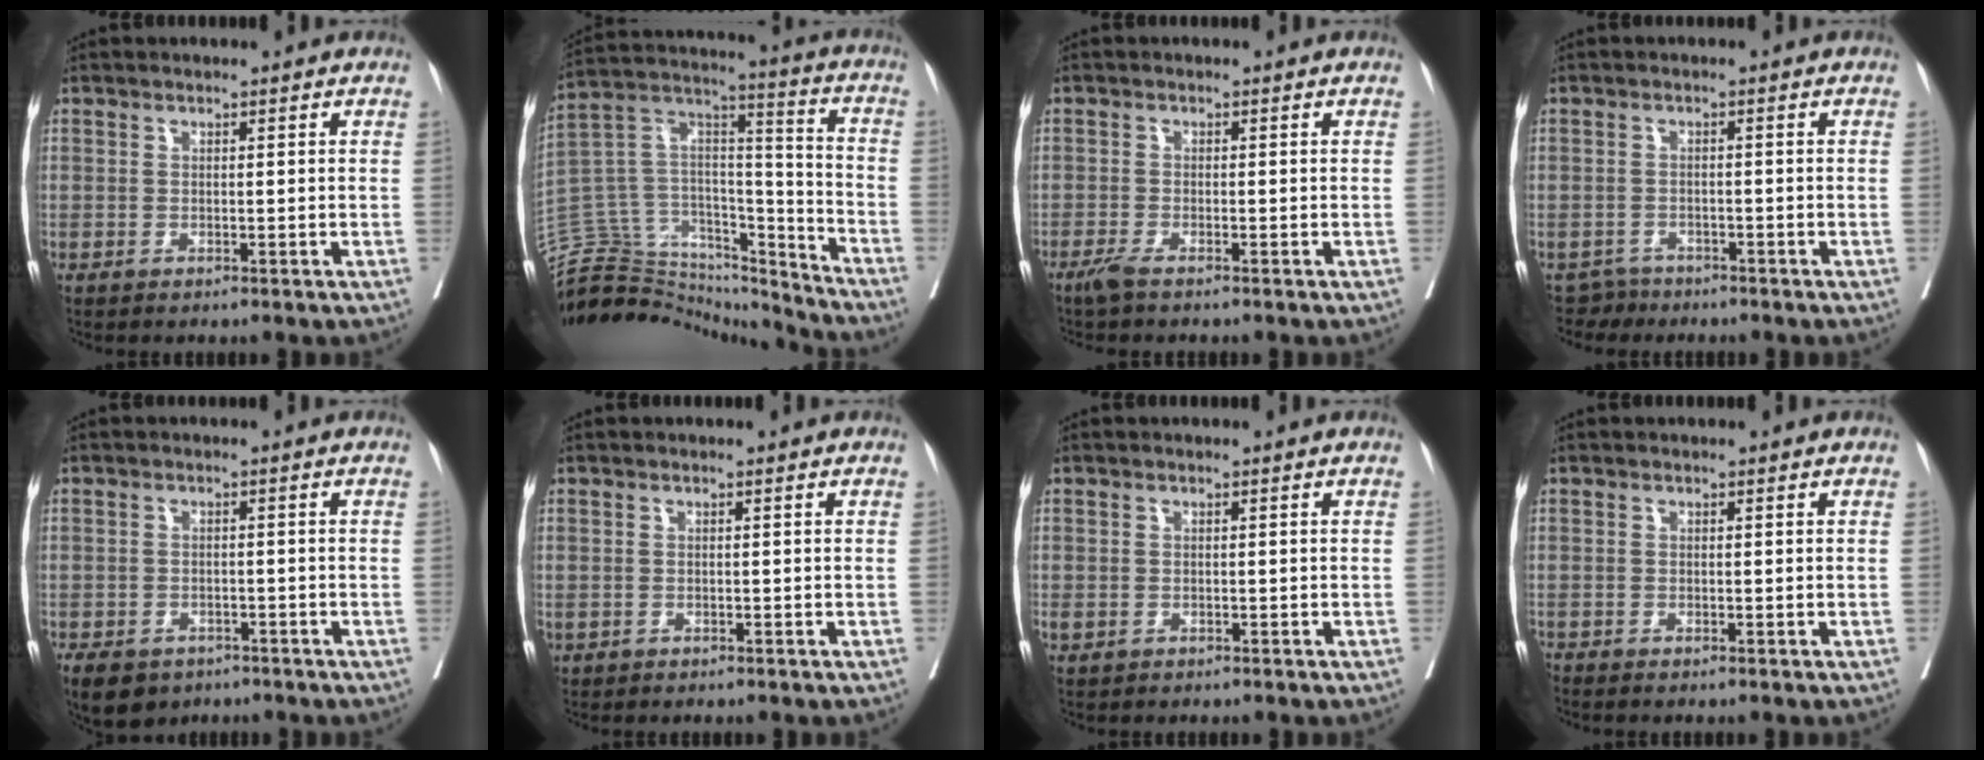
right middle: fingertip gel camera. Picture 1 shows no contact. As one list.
[{"total": 24.7, "force": [-22.8, 7.6, 5.6], "torque": [-0.147, 0.053, -0.362]}, {"total": 1.9, "force": [-1.5, 0.1, 1.2], "torque": [-0.028, -0.004, -0.032]}, {"total": 2.6, "force": [-2.2, 1.0, -1.0], "torque": [0.017, 0.000, -0.039]}, {"total": 10.8, "force": [-6.4, 7.7, 4.1], "torque": [-0.113, -0.013, -0.084]}, {"total": 0.8, "force": [-0.1, 0.7, 0.5], "torque": [-0.010, 0.002, 0.005]}, {"total": 2.2, "force": [-0.8, 1.6, 1.3], "torque": [-0.034, -0.001, -0.006]}, {"total": 0.0}]